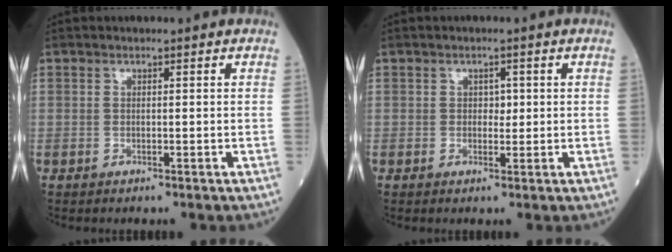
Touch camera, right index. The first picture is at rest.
{"total": 1.5, "force": [0.2, 1.1, 1.1], "torque": [-0.008, 0.002, 0.002]}